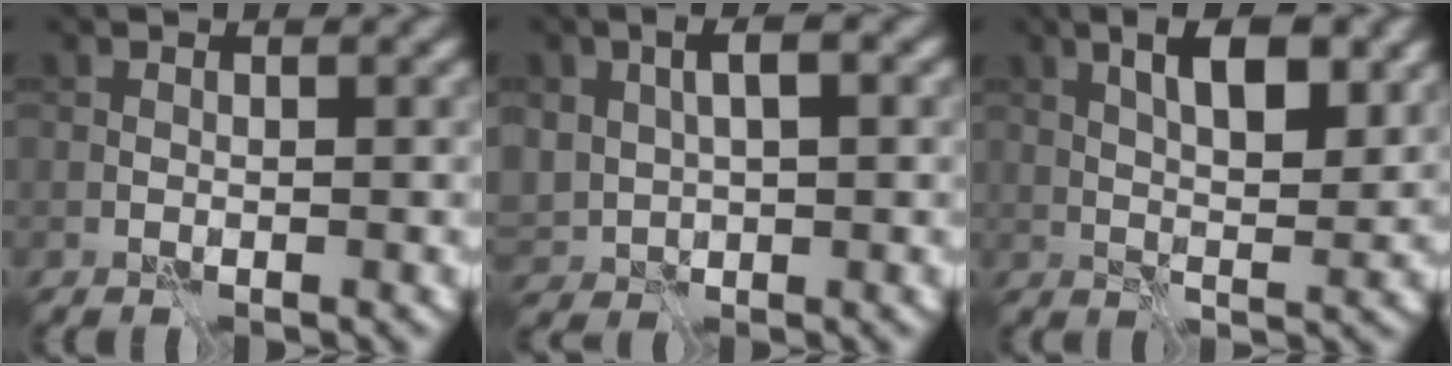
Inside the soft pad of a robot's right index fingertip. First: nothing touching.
{"total": 4.4, "force": [1.3, 2.6, 3.3], "torque": [-0.074, 0.004, 0.025]}
{"total": 6.0, "force": [2.3, 2.2, 5.1], "torque": [-0.082, 0.002, 0.038]}